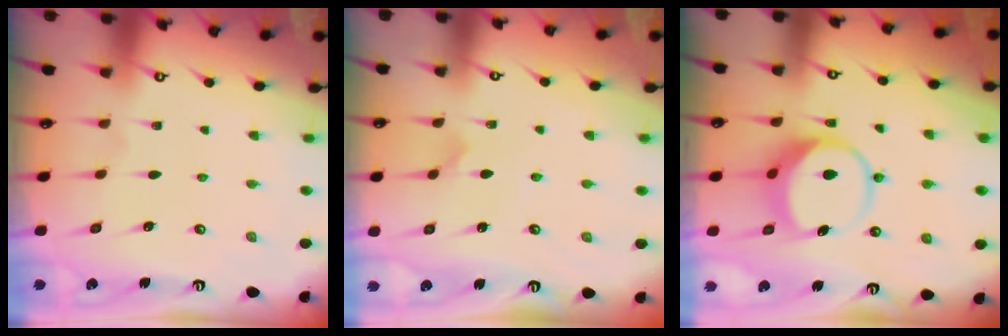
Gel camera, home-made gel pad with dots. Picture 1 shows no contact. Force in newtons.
{"total": 2.7, "press": 2.7, "slide": 0.3}
{"total": 8.6, "press": 8.6, "slide": 0.6}